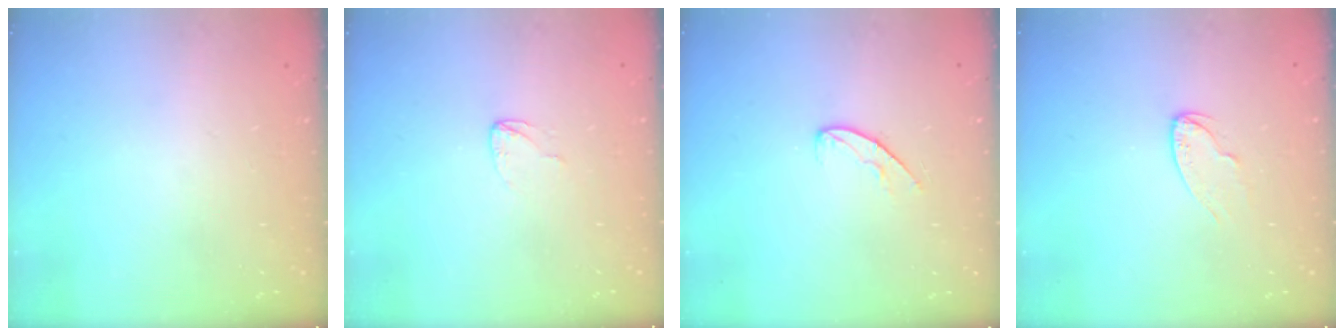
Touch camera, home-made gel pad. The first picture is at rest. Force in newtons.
{"total": 2.6, "press": 2.6, "slide": 0.0}
{"total": 5.7, "press": 5.7, "slide": 0.5}
{"total": 5.4, "press": 5.3, "slide": 0.6}